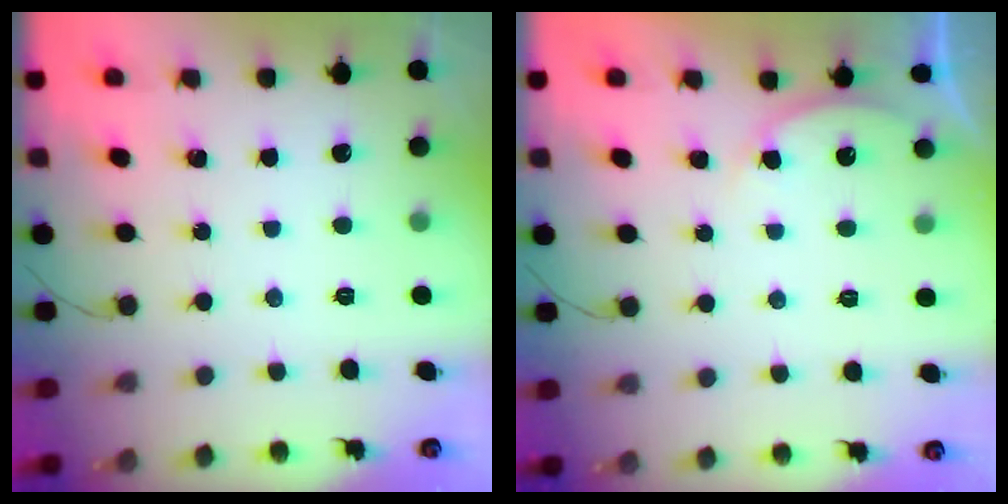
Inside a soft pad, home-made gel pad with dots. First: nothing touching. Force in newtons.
{"total": 4.2, "press": 4.1, "slide": 0.7}